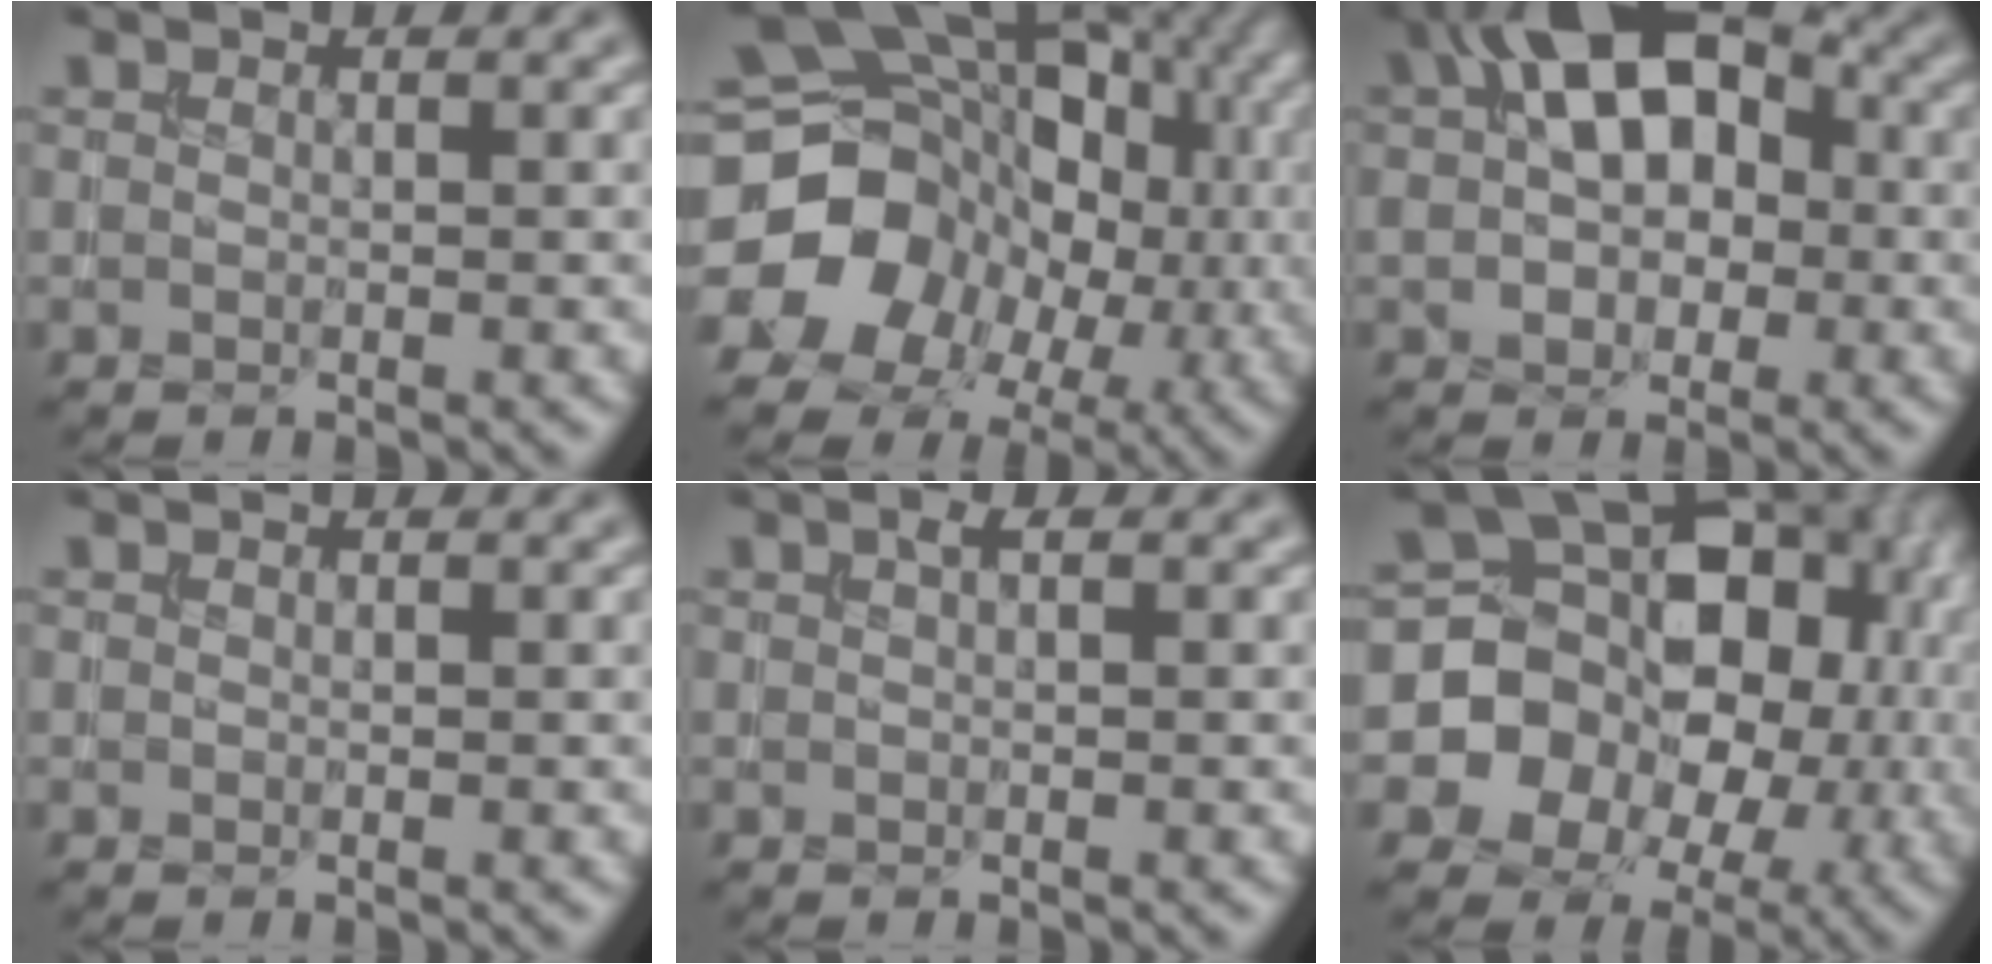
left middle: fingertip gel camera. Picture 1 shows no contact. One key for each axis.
{"total": 20.2, "fx": -1.7, "fy": 17.6, "fz": 9.7, "tx": -0.182, "ty": -0.008, "tz": -0.050}
{"total": 11.4, "fx": 2.2, "fy": 7.3, "fz": 8.4, "tx": -0.132, "ty": 0.031, "tz": 0.017}
{"total": 0.0}
{"total": 0.8, "fx": 0.2, "fy": 0.2, "fz": 0.7, "tx": -0.014, "ty": 0.002, "tz": 0.003}
{"total": 13.6, "fx": -0.5, "fy": 11.4, "fz": 7.4, "tx": -0.096, "ty": -0.010, "tz": -0.025}